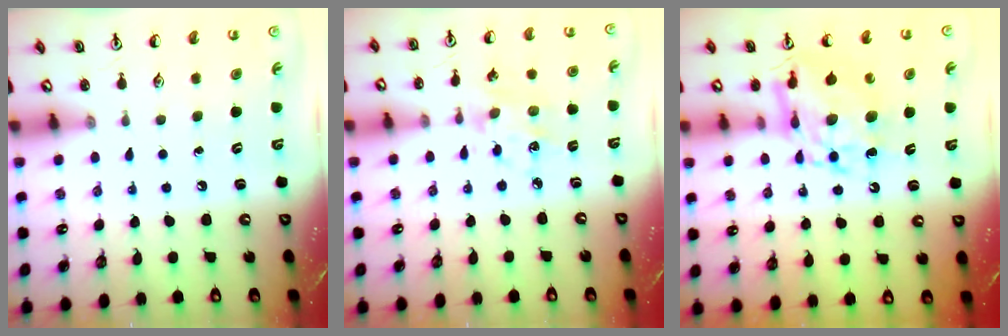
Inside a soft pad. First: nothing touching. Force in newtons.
{"total": 7.2, "press": 7.2, "slide": 0.4}
{"total": 12.8, "press": 12.7, "slide": 1.3}